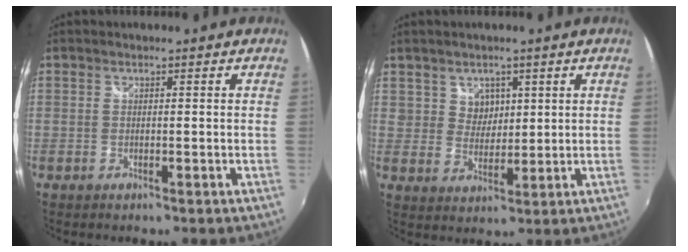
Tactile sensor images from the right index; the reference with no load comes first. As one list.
[{"total": 4.8, "force": [2.5, 4.0, 0.7], "torque": [-0.005, 0.005, 0.049]}]